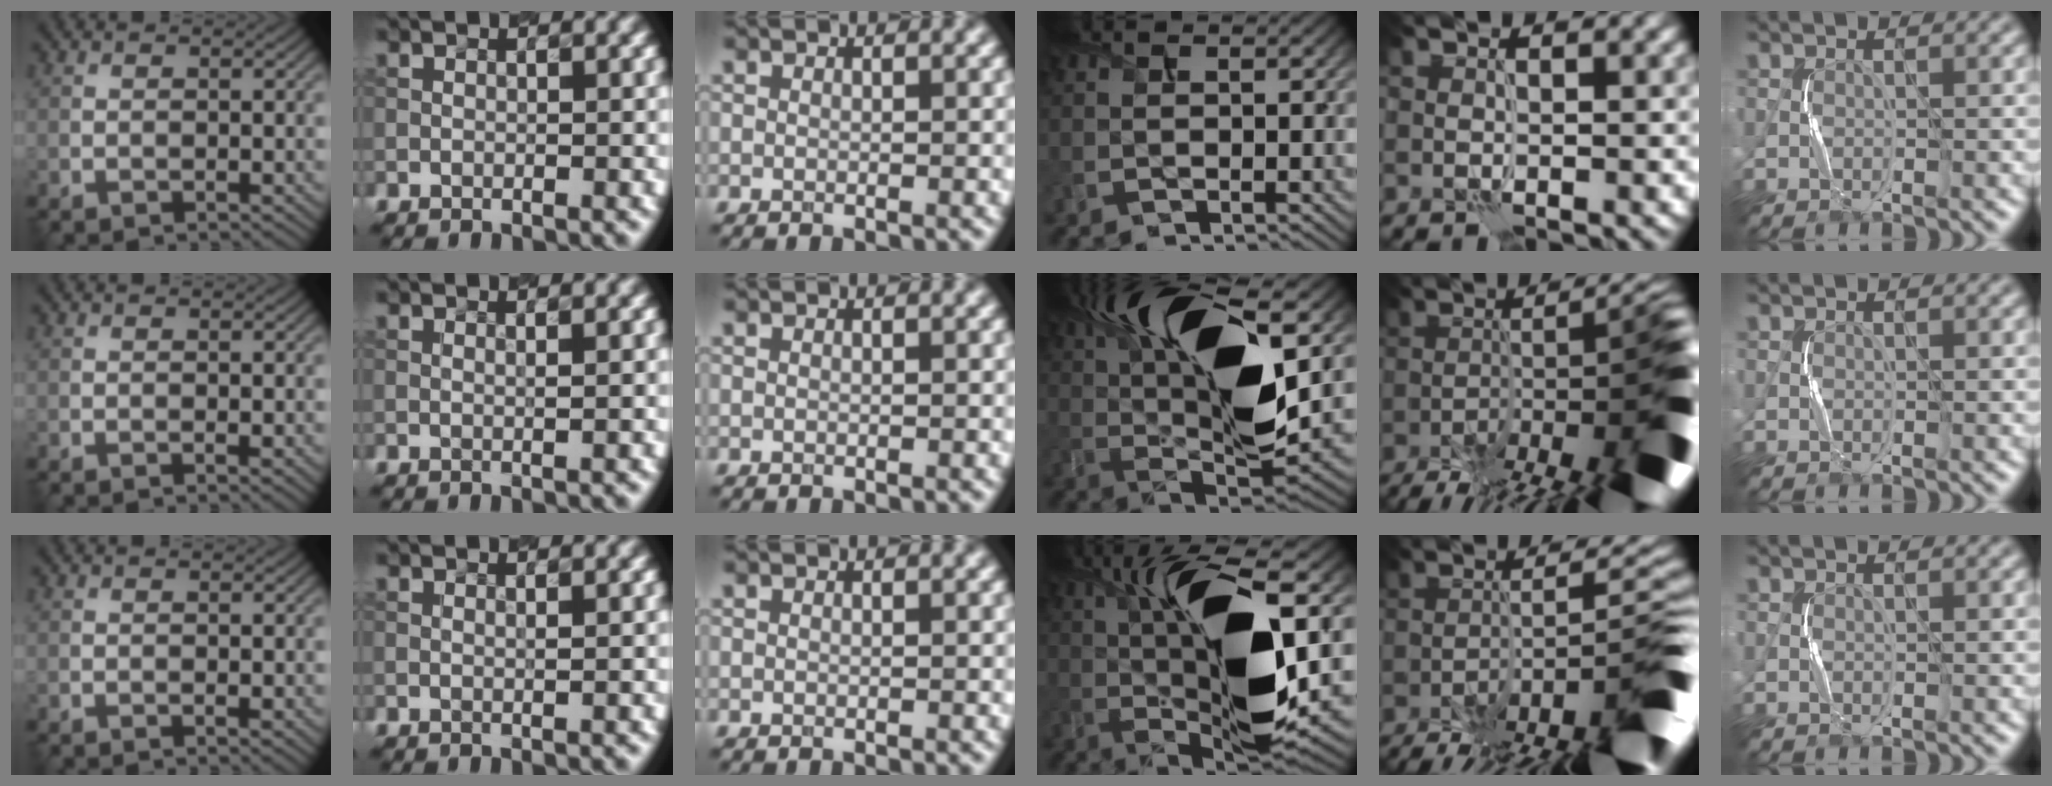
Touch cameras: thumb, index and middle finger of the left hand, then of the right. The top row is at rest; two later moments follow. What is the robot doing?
{"motion": "squeeze", "object": "paper clamp"}